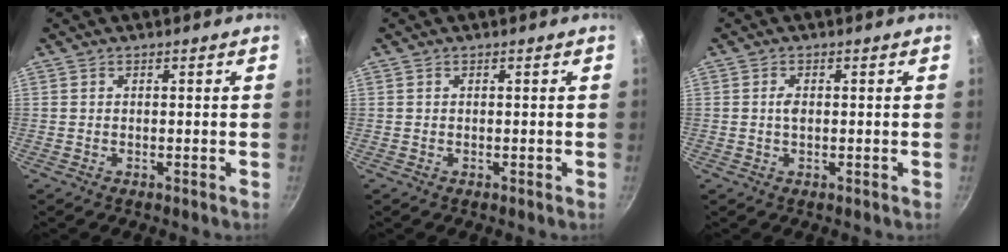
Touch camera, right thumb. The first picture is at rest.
{"total": 0.0}
{"total": 1.6, "force": [0.1, 0.9, 1.3], "torque": [-0.021, 0.003, 0.000]}